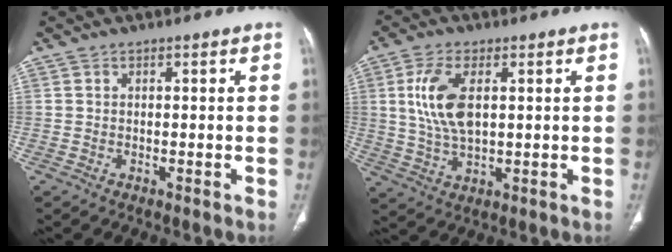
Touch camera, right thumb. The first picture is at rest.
{"total": 9.8, "force": [2.1, 5.0, 8.2], "torque": [-0.170, -0.003, 0.042]}